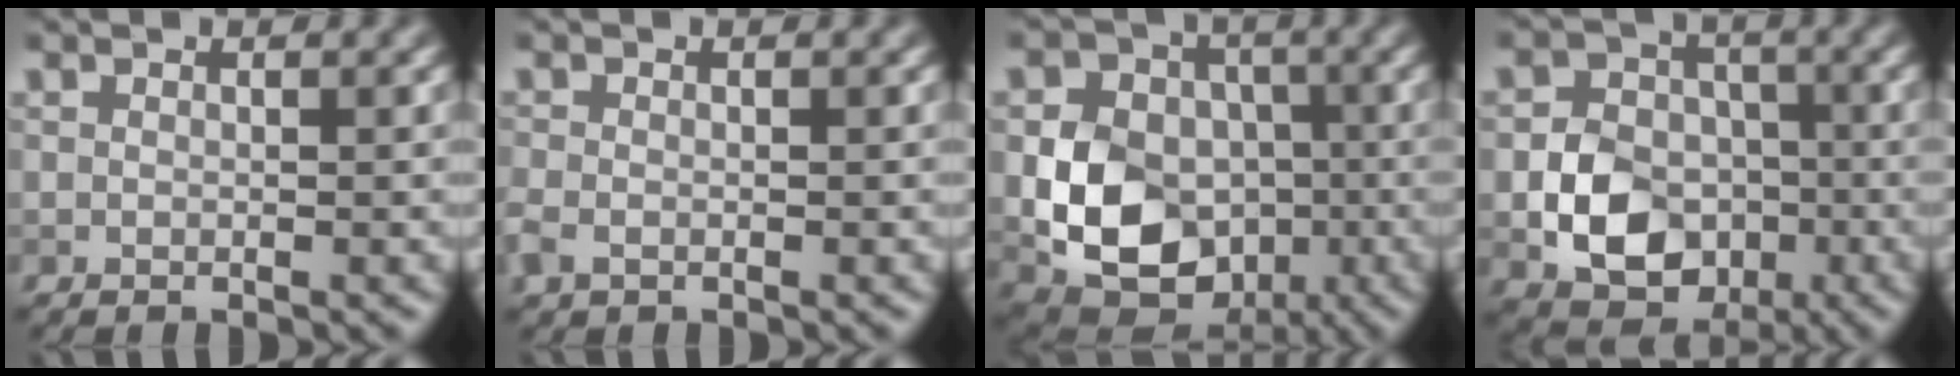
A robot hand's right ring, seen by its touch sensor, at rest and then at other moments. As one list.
[{"total": 1.5, "force": [-0.8, 1.0, 0.9], "torque": [-0.022, -0.003, -0.018]}, {"total": 9.4, "force": [-1.6, 7.6, 5.4], "torque": [-0.096, -0.009, -0.039]}, {"total": 6.9, "force": [-2.0, 5.5, 3.6], "torque": [-0.061, -0.007, -0.040]}]